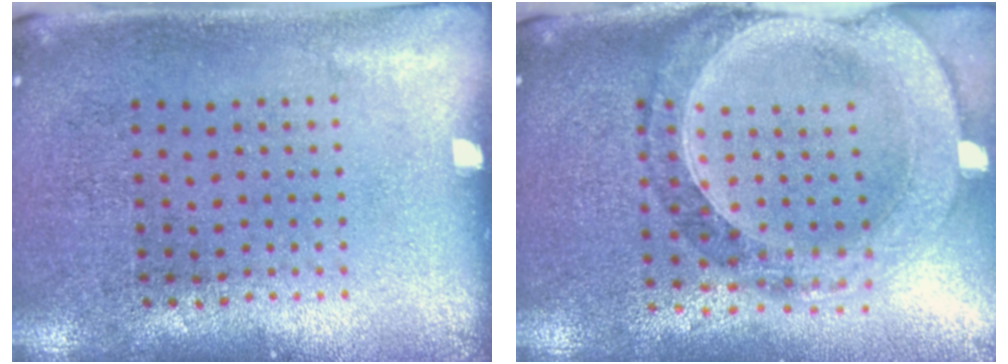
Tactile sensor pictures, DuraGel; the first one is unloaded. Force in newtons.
{"total": 1.5, "press": 1.5, "slide": 0.3}